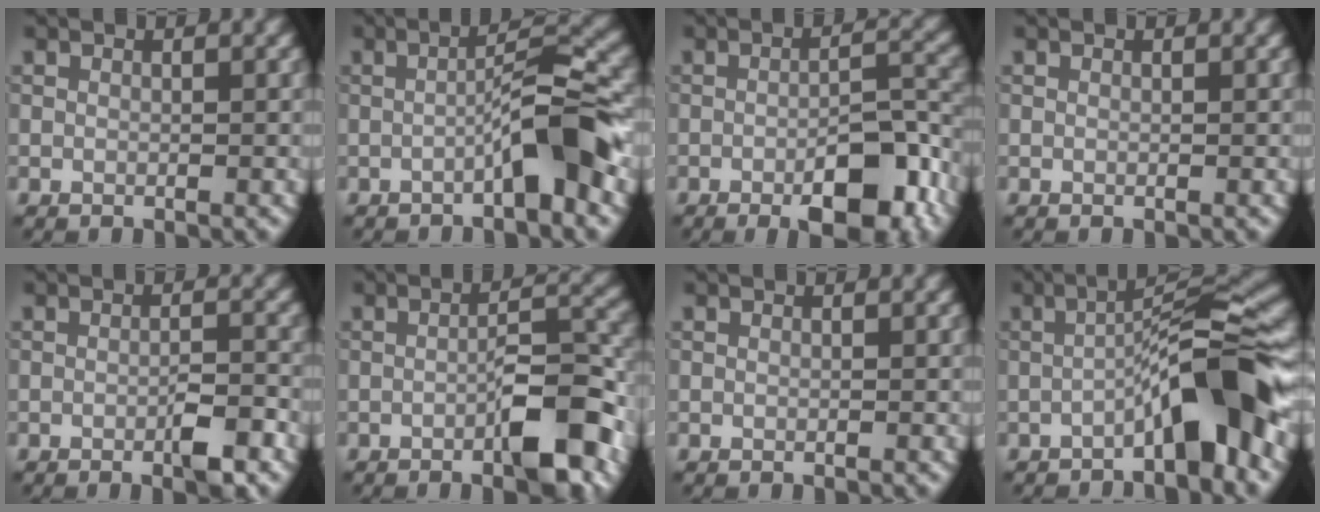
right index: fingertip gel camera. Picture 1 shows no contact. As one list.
[{"total": 5.2, "force": [-2.1, 0.6, 4.8], "torque": [-0.070, 0.022, -0.041]}, {"total": 7.7, "force": [-3.7, 2.5, 6.3], "torque": [-0.086, 0.005, -0.052]}, {"total": 0.0}, {"total": 2.9, "force": [-1.3, 0.6, 2.5], "torque": [-0.039, 0.005, -0.022]}, {"total": 6.7, "force": [-2.7, 1.8, 5.9], "torque": [-0.084, 0.013, -0.043]}, {"total": 0.0}, {"total": 7.9, "force": [-3.2, 1.1, 7.1], "torque": [-0.102, 0.029, -0.058]}]